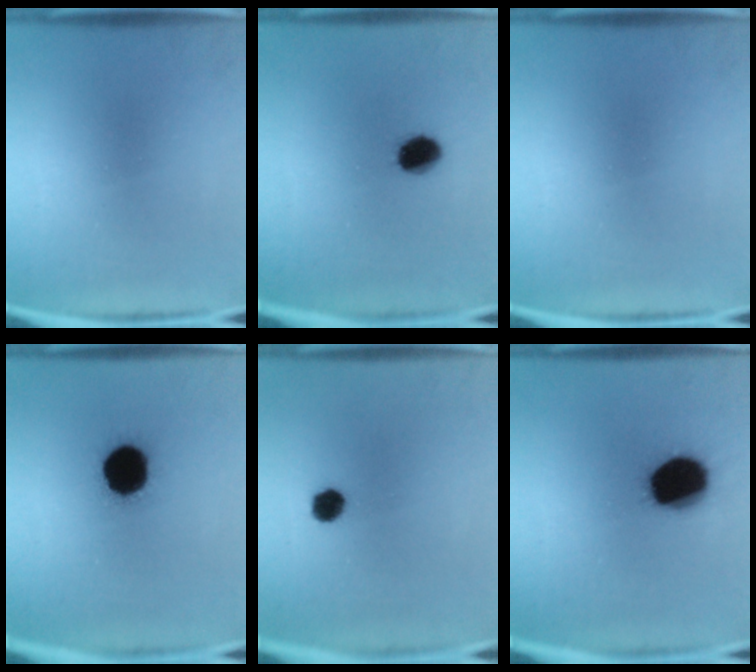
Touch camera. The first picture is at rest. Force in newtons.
{"total": 6.6}
{"total": 0.0}
{"total": 15.4}
{"total": 3.9}
{"total": 17.4}